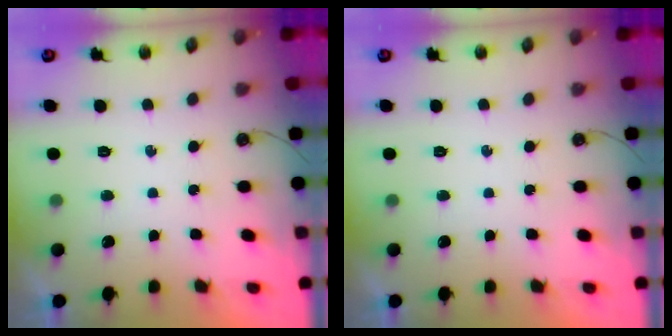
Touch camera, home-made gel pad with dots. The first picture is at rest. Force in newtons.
{"total": 0.0}